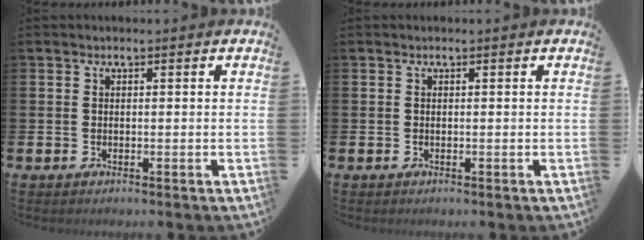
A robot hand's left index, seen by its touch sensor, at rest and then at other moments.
{"total": 0.0}